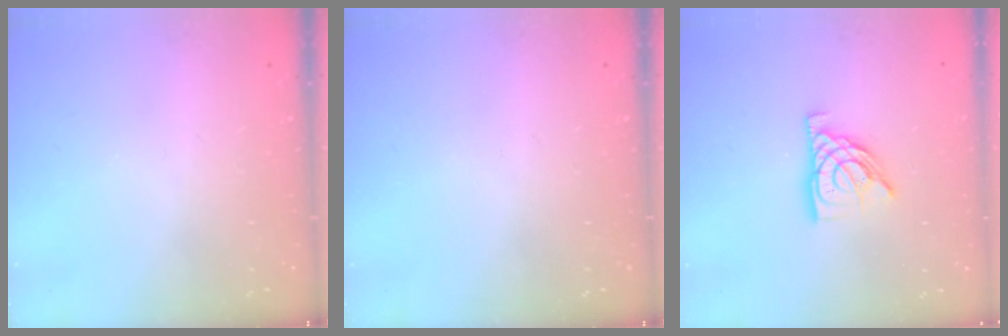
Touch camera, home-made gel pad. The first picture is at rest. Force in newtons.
{"total": 0.0}
{"total": 11.1, "press": 11.0, "slide": 1.0}